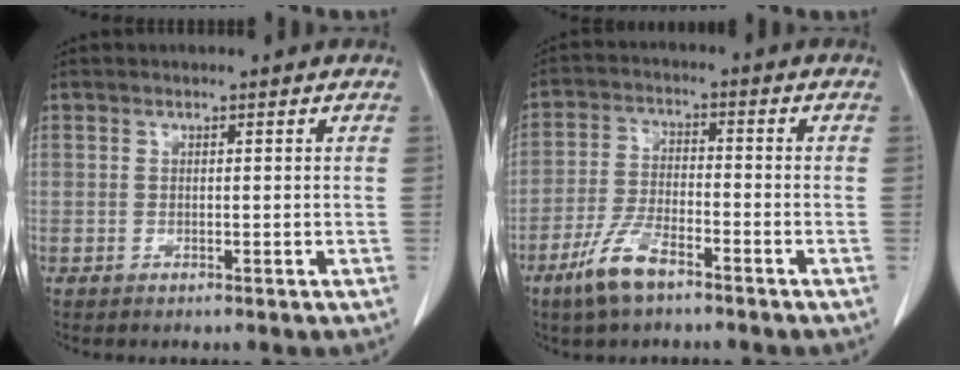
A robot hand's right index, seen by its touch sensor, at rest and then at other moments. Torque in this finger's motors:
{"motor_torque": [0.25, -0.36, 0.31, 0.09]}